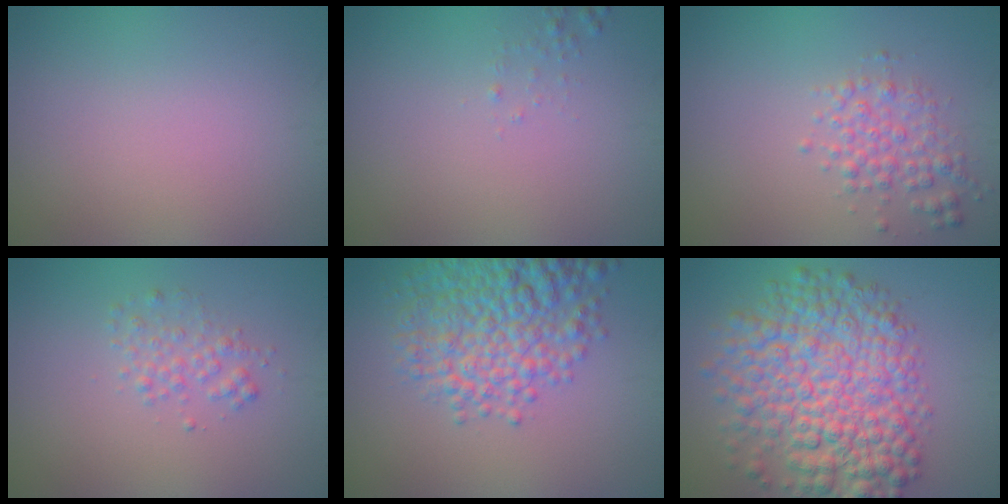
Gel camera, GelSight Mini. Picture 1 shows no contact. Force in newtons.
{"total": 0.6, "press": 0.6, "slide": 0.0}
{"total": 2.5, "press": 2.5, "slide": 0.0}
{"total": 1.7, "press": 1.7, "slide": 0.0}
{"total": 7.5, "press": 7.5, "slide": 0.2}
{"total": 10.2, "press": 10.2, "slide": 0.2}